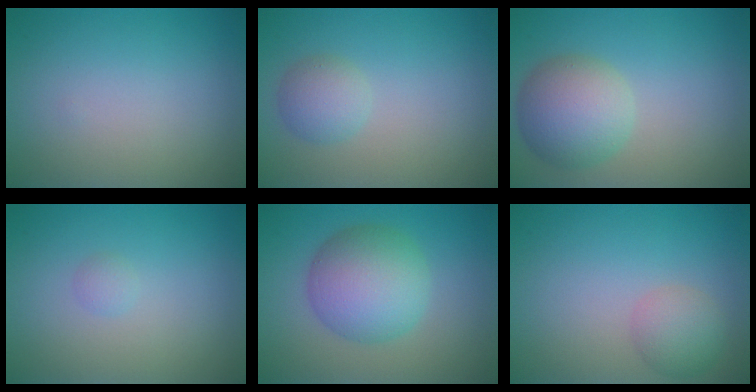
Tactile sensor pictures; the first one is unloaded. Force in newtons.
{"total": 2.2, "press": 2.2, "slide": 0.2}
{"total": 5.5, "press": 5.5, "slide": 0.3}
{"total": 0.7, "press": 0.7, "slide": 0.0}
{"total": 6.8, "press": 6.7, "slide": 0.1}
{"total": 2.6, "press": 2.6, "slide": 0.1}